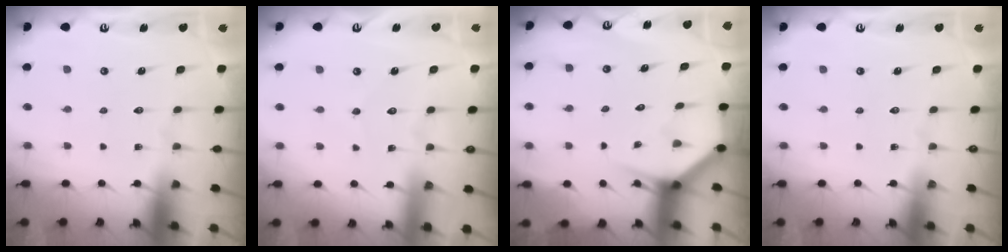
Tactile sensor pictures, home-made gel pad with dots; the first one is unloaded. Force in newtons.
{"total": 2.9, "press": 2.9, "slide": 0.3}
{"total": 3.4, "press": 3.4, "slide": 0.2}
{"total": 0.0}